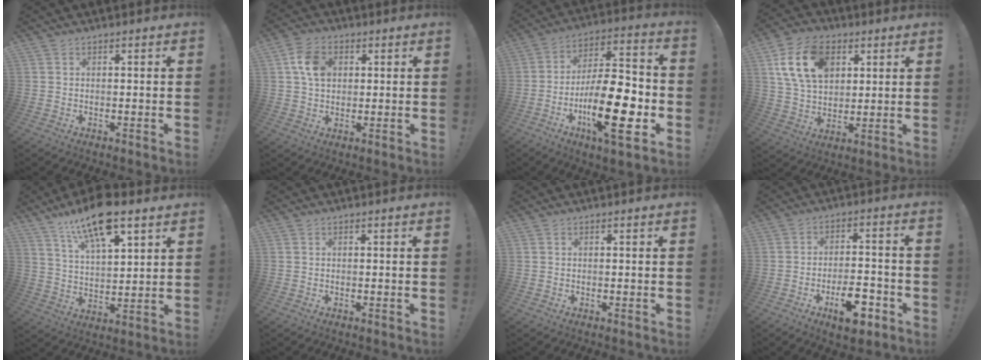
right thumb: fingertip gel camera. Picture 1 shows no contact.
{"total": 8.5, "force": [2.1, 6.3, 5.2], "torque": [-0.093, 0.011, 0.041]}
{"total": 23.2, "force": [-7.6, 7.4, 20.7], "torque": [-0.363, 0.034, -0.119]}
{"total": 16.9, "force": [6.4, 11.6, 10.6], "torque": [-0.192, -0.008, 0.124]}
{"total": 15.5, "force": [10.1, 5.8, 10.2], "torque": [-0.176, -0.049, 0.174]}
{"total": 0.0}
{"total": 0.0}
{"total": 11.2, "force": [-5.8, 5.1, 8.1], "torque": [-0.114, 0.039, -0.093]}